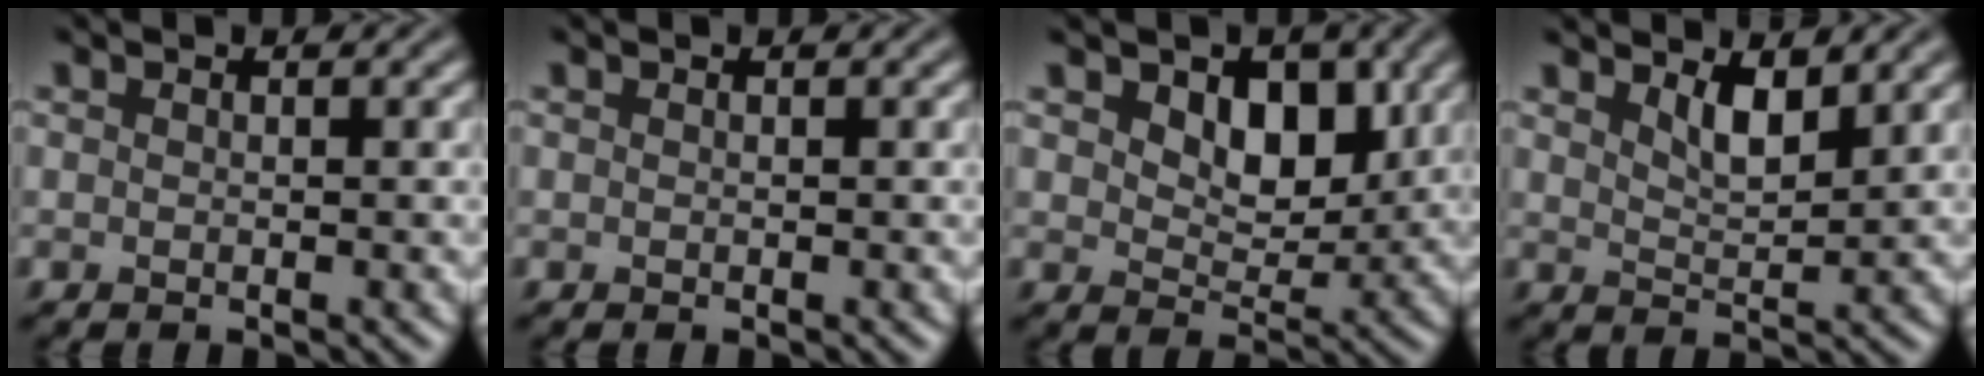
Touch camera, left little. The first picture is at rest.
{"total": 0.0}
{"total": 4.7, "force": [1.8, 3.0, 3.1], "torque": [-0.055, -0.013, 0.016]}
{"total": 2.5, "force": [1.5, 0.8, 1.8], "torque": [-0.037, -0.008, 0.026]}